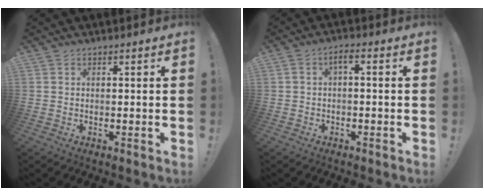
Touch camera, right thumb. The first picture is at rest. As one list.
[{"total": 2.9, "force": [-1.0, 0.9, 2.5], "torque": [-0.047, 0.006, -0.018]}]